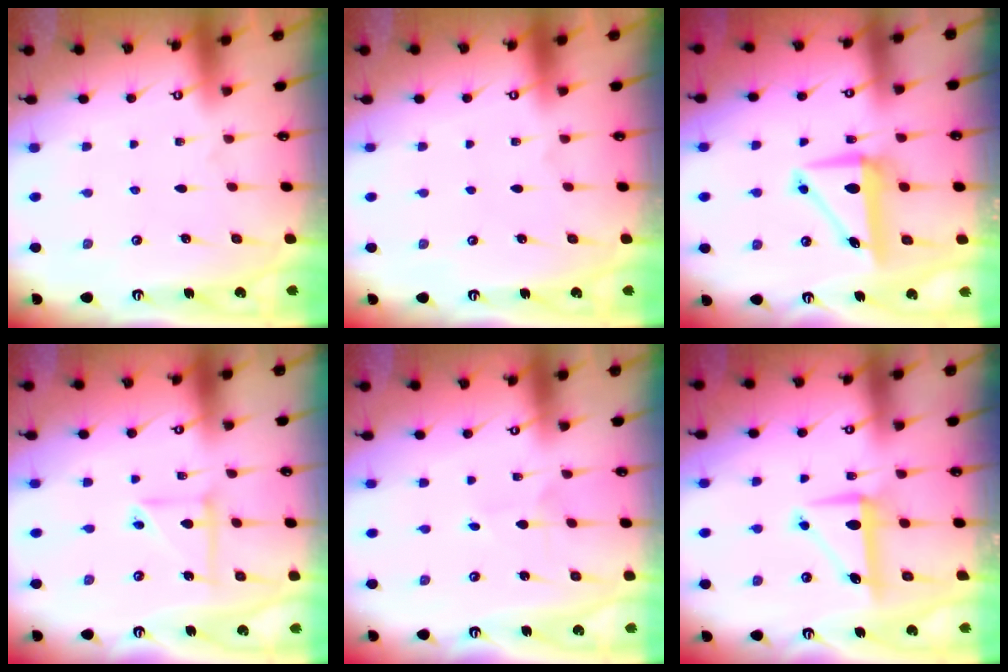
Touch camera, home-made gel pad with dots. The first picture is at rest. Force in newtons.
{"total": 0.0}
{"total": 7.4, "press": 7.2, "slide": 1.7}
{"total": 6.0, "press": 6.0, "slide": 0.5}
{"total": 1.3, "press": 1.3, "slide": 0.1}
{"total": 8.1, "press": 8.1, "slide": 0.5}